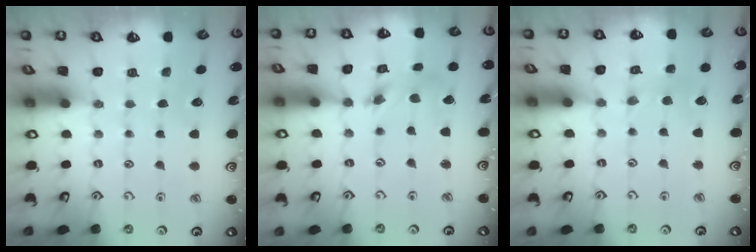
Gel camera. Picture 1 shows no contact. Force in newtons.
{"total": 3.6, "press": 3.6, "slide": 0.6}
{"total": 3.2, "press": 3.1, "slide": 0.6}